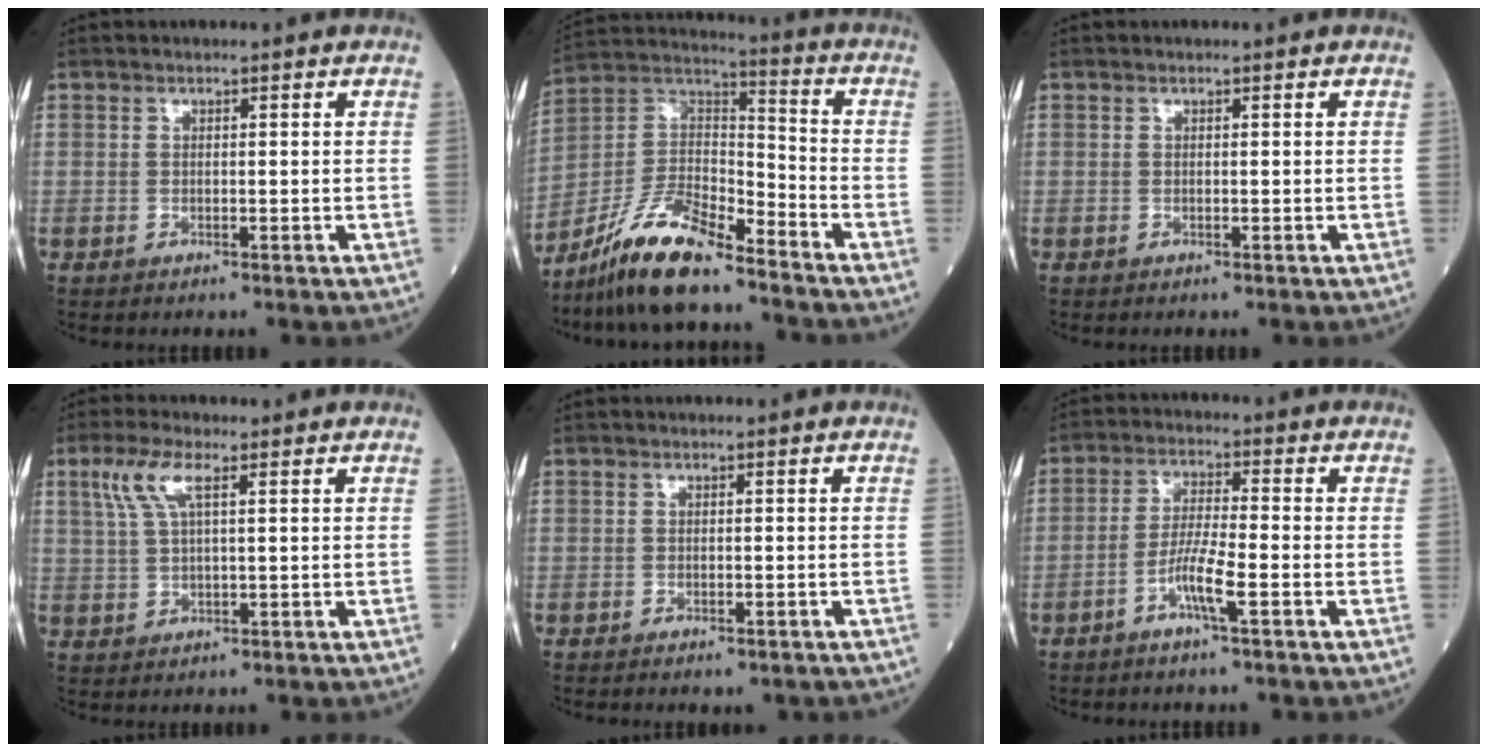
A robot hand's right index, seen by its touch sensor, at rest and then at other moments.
{"total": 13.1, "force": [-10.5, 2.4, 7.5], "torque": [-0.154, 0.009, -0.198]}
{"total": 0.0}
{"total": 5.2, "force": [2.4, 1.1, 4.4], "torque": [-0.105, 0.015, 0.053]}
{"total": 2.3, "force": [-1.9, 0.8, 1.0], "torque": [-0.012, -0.004, -0.020]}
{"total": 5.5, "force": [-2.6, -0.1, 4.8], "torque": [-0.100, 0.001, -0.053]}